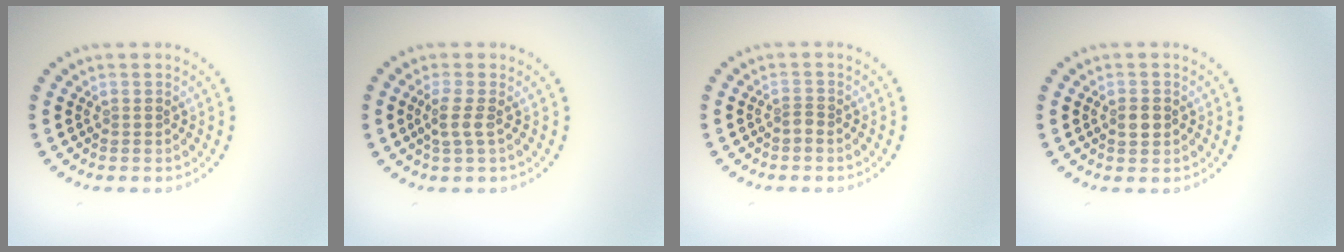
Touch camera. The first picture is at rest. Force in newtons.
{"total": 1.5, "press": 1.3, "slide": 0.9}
{"total": 0.9, "press": 0.5, "slide": 0.7}
{"total": 1.6, "press": 1.6, "slide": 0.3}